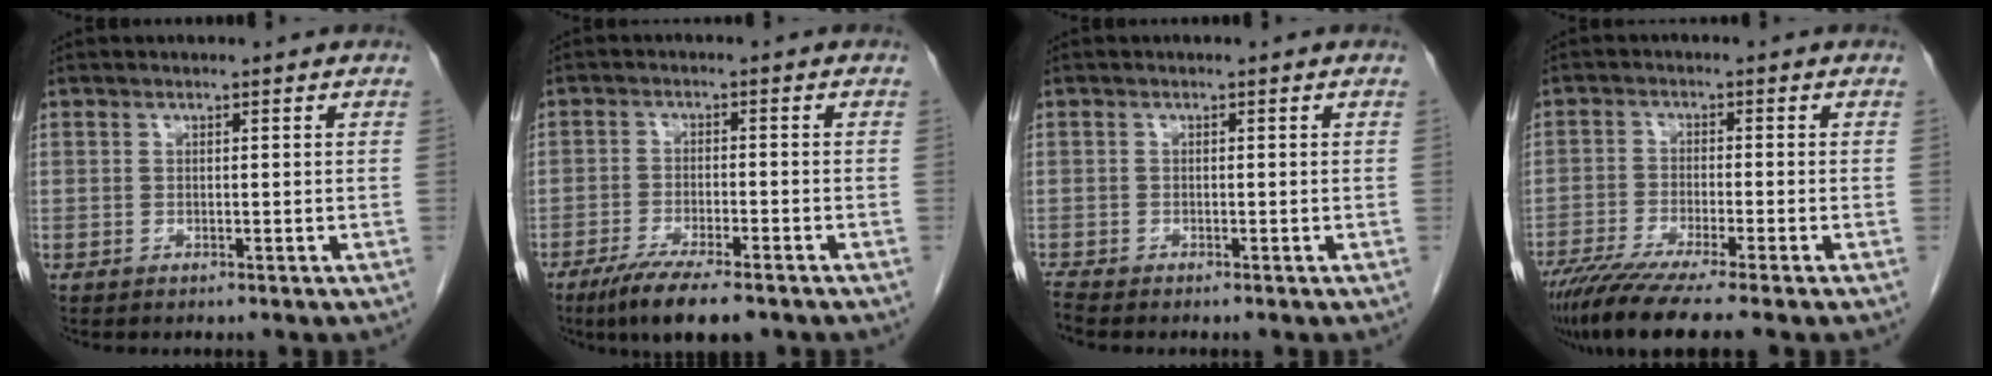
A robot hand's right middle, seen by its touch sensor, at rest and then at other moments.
{"total": 9.0, "force": [-6.5, 1.5, 6.0], "torque": [-0.098, -0.018, -0.101]}
{"total": 1.1, "force": [-1.1, -0.2, 0.2], "torque": [-0.014, -0.008, -0.022]}
{"total": 10.1, "force": [-7.9, -0.4, 6.3], "torque": [-0.098, -0.028, -0.129]}